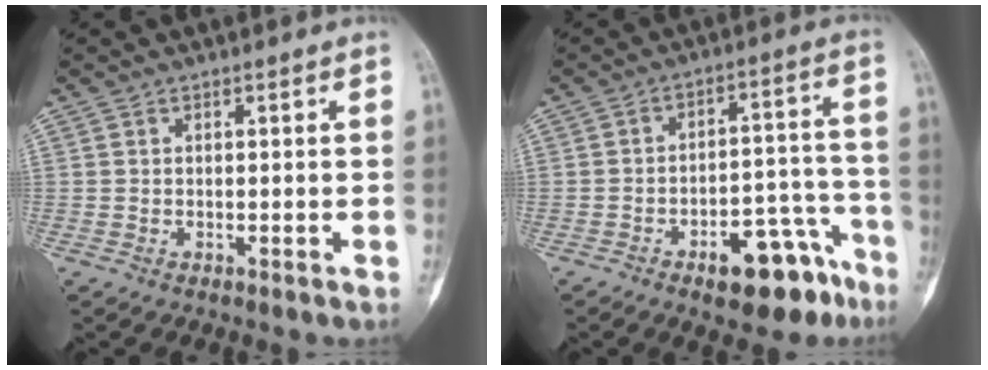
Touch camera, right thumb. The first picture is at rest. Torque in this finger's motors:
{"motor_torque": [1.79, 0.86, 0.79, -0.67, 0.21]}